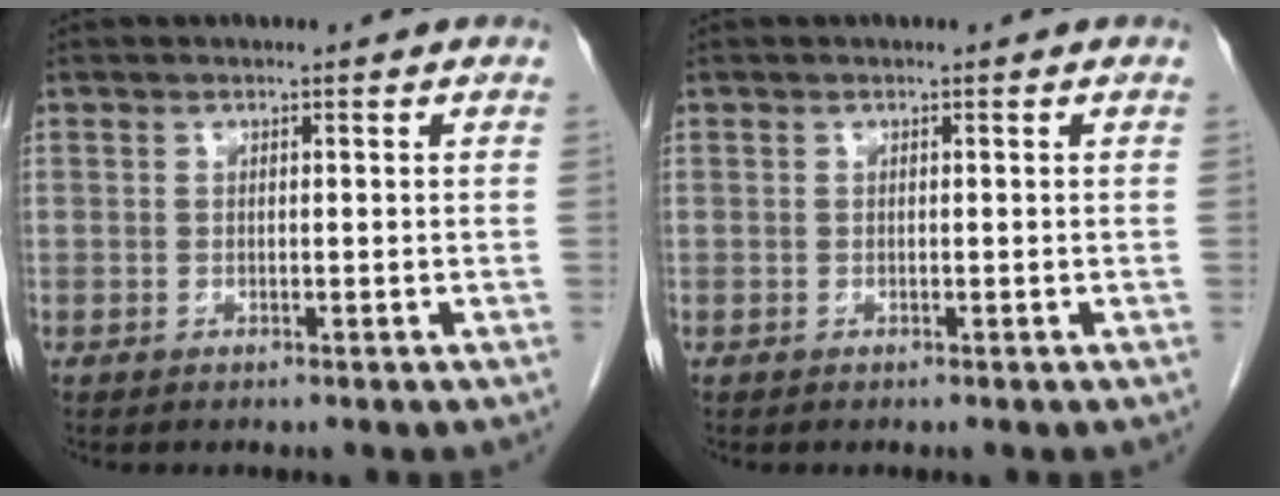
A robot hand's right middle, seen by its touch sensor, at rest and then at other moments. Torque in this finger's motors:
{"motor_torque": [0.52, -0.33, 0.04, 0.01]}